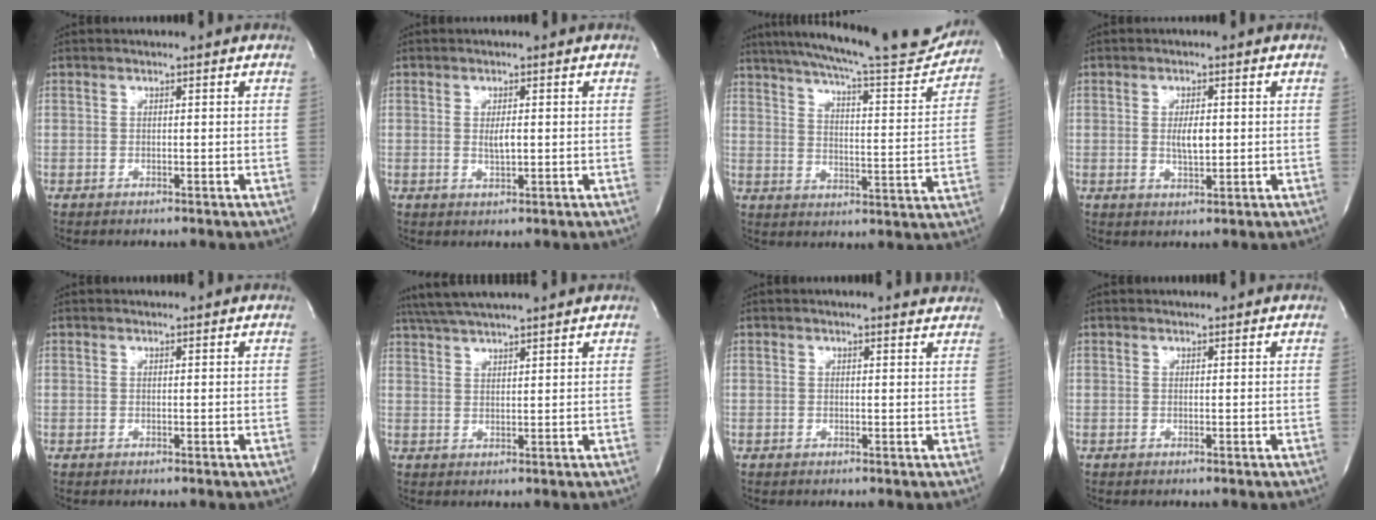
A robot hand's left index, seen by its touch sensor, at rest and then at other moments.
{"total": 2.0, "force": [0.1, 0.5, 1.9], "torque": [-0.038, -0.003, 0.004]}
{"total": 22.1, "force": [20.0, 2.1, 9.1], "torque": [-0.150, -0.038, 0.264]}
{"total": 3.3, "force": [0.2, 1.1, 3.1], "torque": [-0.057, -0.003, 0.006]}
{"total": 1.4, "force": [1.4, 0.2, 0.1], "torque": [-0.010, 0.013, 0.020]}
{"total": 10.8, "force": [9.6, 0.3, 4.9], "torque": [-0.092, 0.035, 0.150]}
{"total": 3.4, "force": [3.4, 0.3, 0.3], "torque": [-0.009, -0.008, 0.022]}
{"total": 1.8, "force": [1.8, 0.3, 0.2], "torque": [-0.011, 0.014, 0.024]}